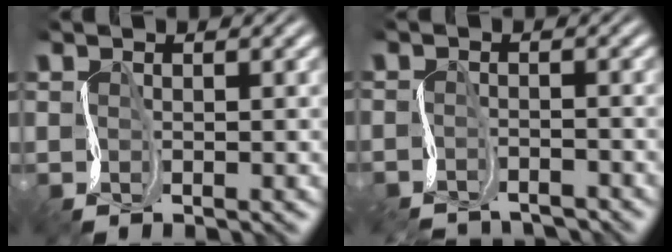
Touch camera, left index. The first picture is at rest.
{"total": 3.5, "force": [-3.5, 0.2, 0.0], "torque": [-0.005, -0.006, -0.065]}